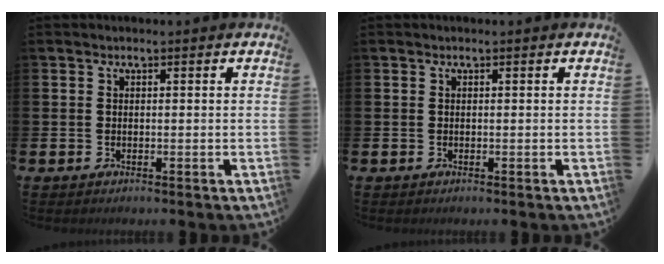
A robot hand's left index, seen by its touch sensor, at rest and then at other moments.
{"total": 0.0}